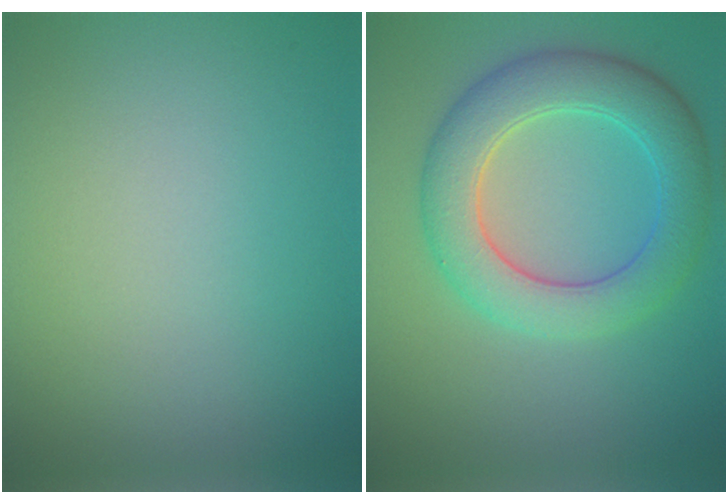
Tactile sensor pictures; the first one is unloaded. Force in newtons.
{"total": 6.4, "press": 6.4, "slide": 0.3}